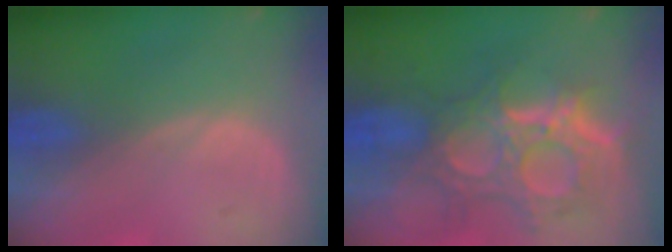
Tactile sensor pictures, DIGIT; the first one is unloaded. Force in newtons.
{"total": 12.0, "press": 10.8, "slide": 5.3}